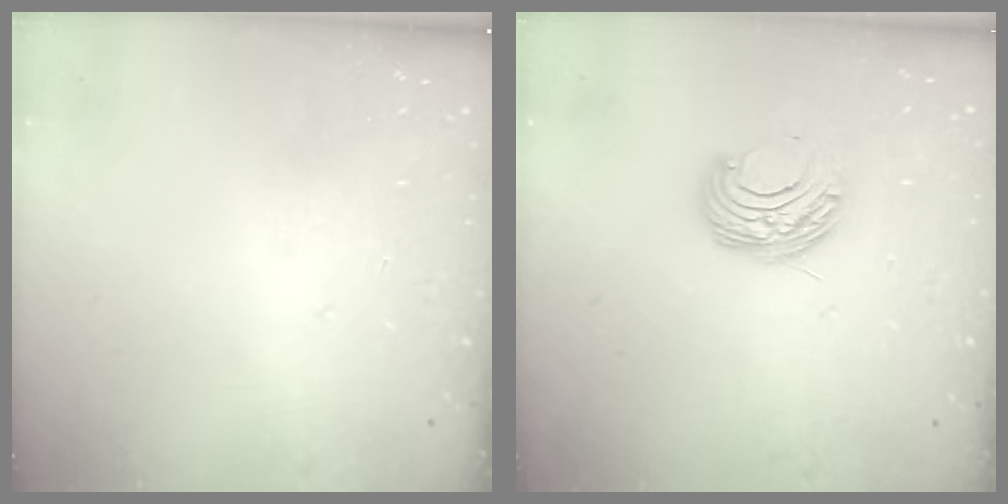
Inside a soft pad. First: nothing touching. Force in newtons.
{"total": 8.7, "press": 8.7, "slide": 0.6}